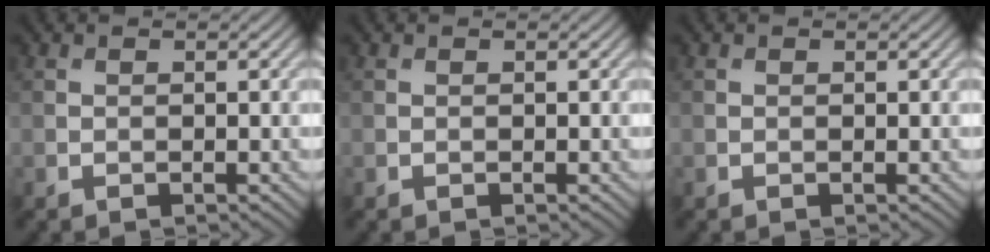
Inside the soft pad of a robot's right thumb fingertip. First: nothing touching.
{"total": 0.0}
{"total": 0.0}